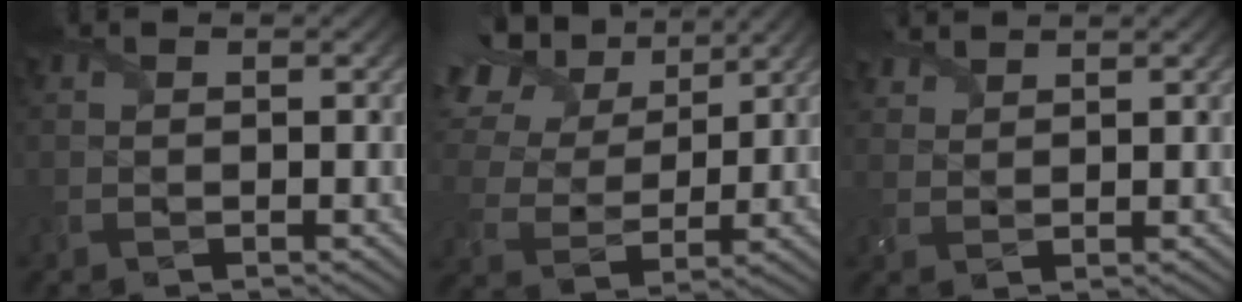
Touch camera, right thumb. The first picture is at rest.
{"total": 14.6, "force": [8.3, 8.4, 8.6], "torque": [-0.244, 0.034, 0.139]}
{"total": 2.9, "force": [2.6, 1.0, 0.8], "torque": [-0.026, 0.003, 0.059]}